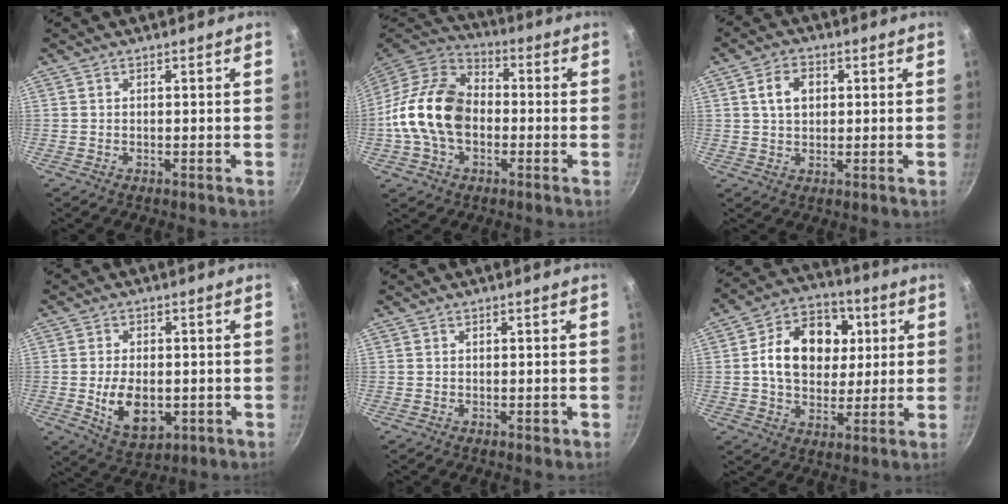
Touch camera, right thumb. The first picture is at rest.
{"total": 17.2, "force": [-1.9, 12.0, 12.1], "torque": [-0.197, 0.035, -0.051]}
{"total": 5.8, "force": [1.3, 4.1, 3.9], "torque": [-0.051, 0.006, 0.022]}
{"total": 9.6, "force": [-1.4, 5.9, 7.5], "torque": [-0.116, -0.006, -0.010]}
{"total": 0.8, "force": [-0.2, 0.6, 0.5], "torque": [-0.004, 0.002, -0.002]}
{"total": 16.5, "force": [2.9, 12.4, 10.5], "torque": [-0.131, 0.012, 0.036]}